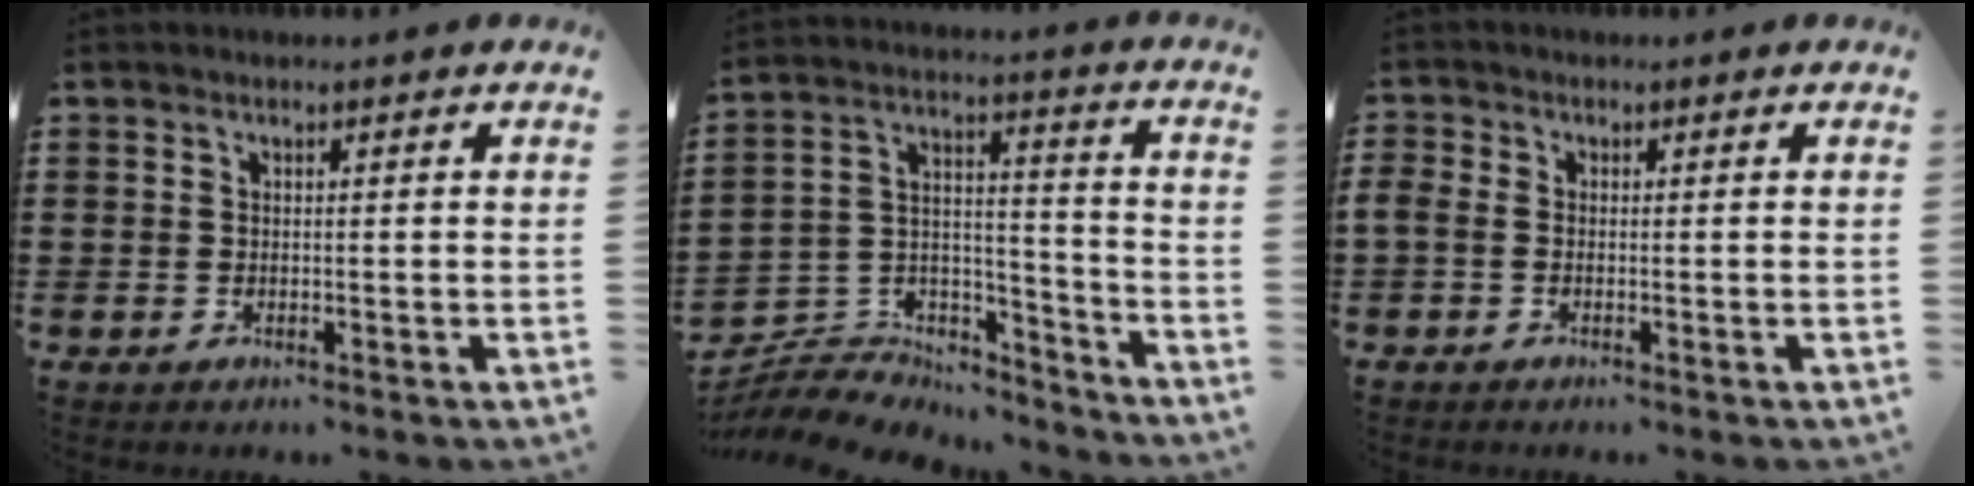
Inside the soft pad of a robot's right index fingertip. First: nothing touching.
{"total": 6.8, "force": [-6.3, 2.4, 1.1], "torque": [-0.034, 0.006, -0.129]}
{"total": 1.1, "force": [-0.6, 0.5, 0.7], "torque": [-0.022, -0.004, -0.013]}